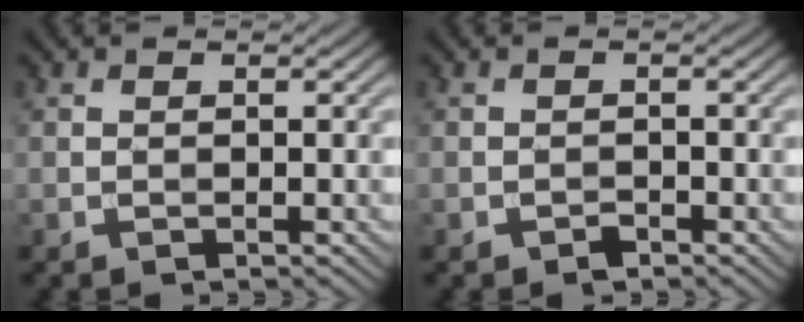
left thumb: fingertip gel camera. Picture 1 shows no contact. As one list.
[{"total": 1.1, "force": [-0.8, 0.5, 0.5], "torque": [-0.006, 0.000, -0.016]}]